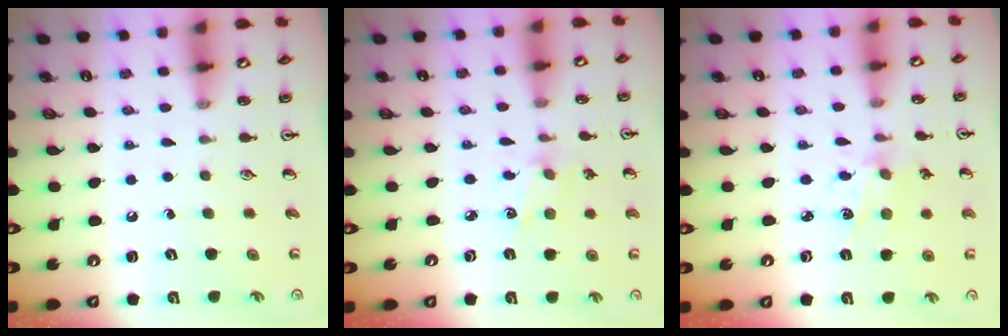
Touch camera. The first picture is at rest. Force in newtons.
{"total": 1.8, "press": 1.7, "slide": 0.3}
{"total": 2.0, "press": 2.0, "slide": 0.5}